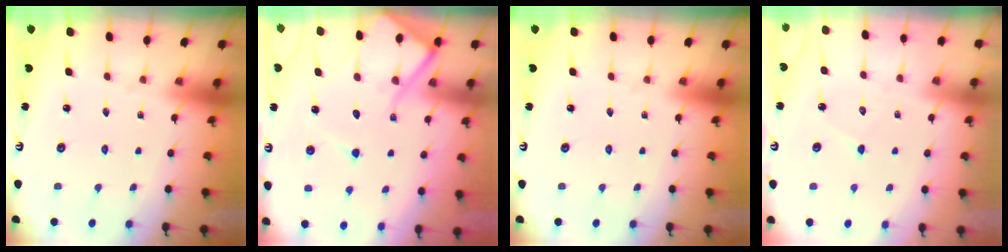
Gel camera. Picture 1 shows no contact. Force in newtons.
{"total": 13.1, "press": 13.1, "slide": 1.3}
{"total": 0.0}
{"total": 4.4, "press": 4.4, "slide": 0.3}